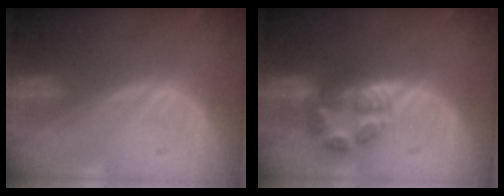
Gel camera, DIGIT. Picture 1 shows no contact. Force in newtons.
{"total": 5.8, "press": 5.8, "slide": 0.5}